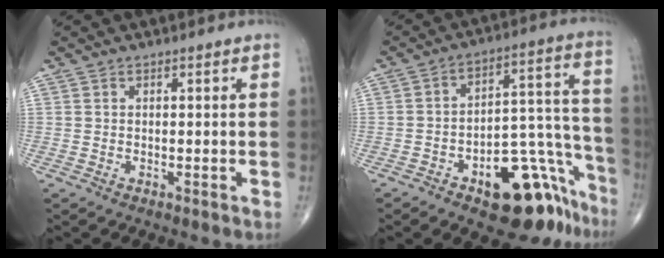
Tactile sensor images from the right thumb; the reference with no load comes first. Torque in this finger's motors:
{"motor_torque": [4.10, 0.90, 1.06, -1.17, 0.06]}